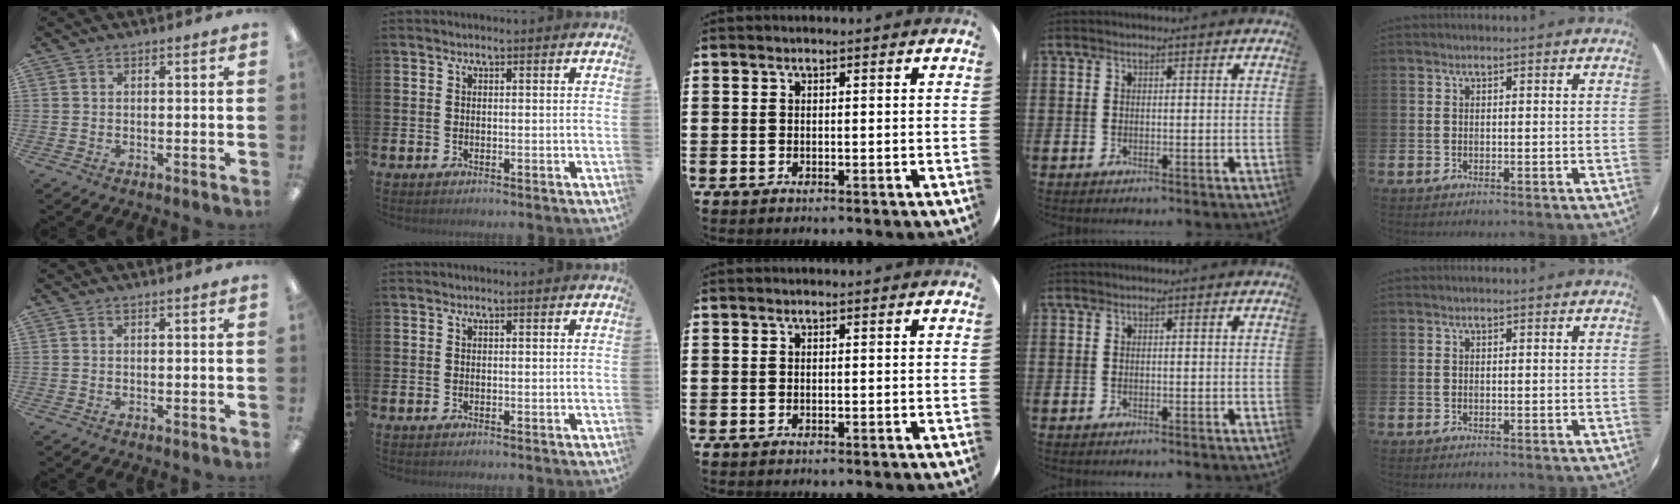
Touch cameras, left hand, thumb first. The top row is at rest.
{}